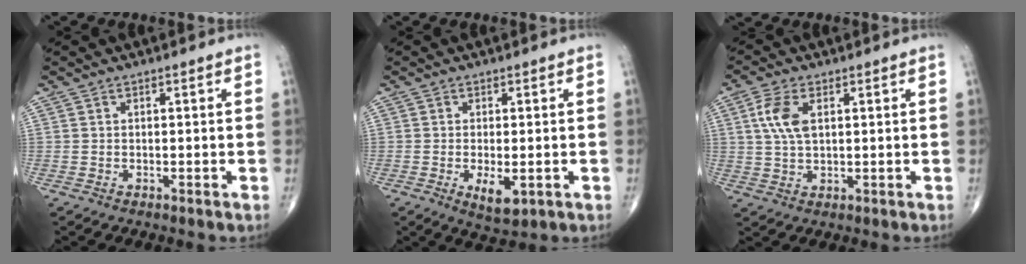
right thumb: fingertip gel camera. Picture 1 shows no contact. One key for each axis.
{"total": 4.9, "fx": -1.3, "fy": 2.0, "fz": 4.3, "tx": -0.068, "ty": -0.011, "tz": -0.015}
{"total": 6.7, "fx": 1.9, "fy": 3.4, "fz": 5.5, "tx": -0.123, "ty": -0.001, "tz": 0.039}